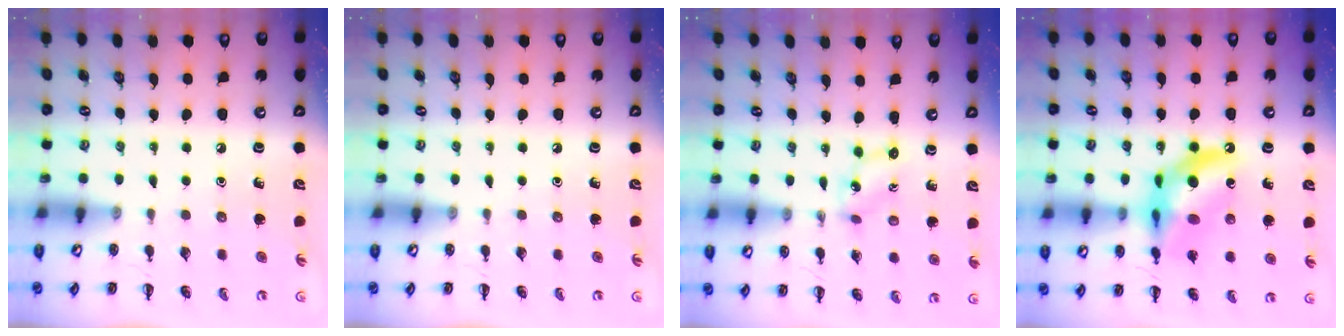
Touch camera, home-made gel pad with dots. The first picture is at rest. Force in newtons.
{"total": 0.0}
{"total": 1.7, "press": 1.6, "slide": 0.6}
{"total": 14.8, "press": 14.3, "slide": 3.8}